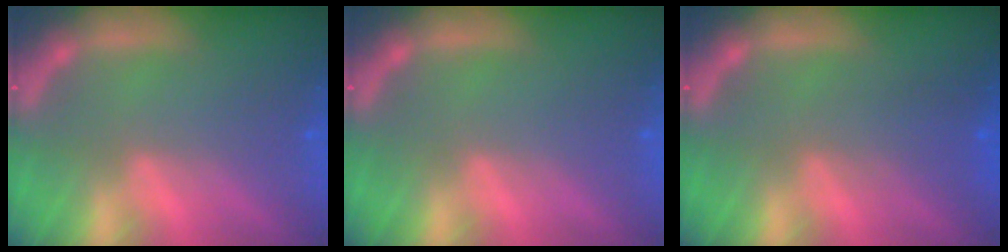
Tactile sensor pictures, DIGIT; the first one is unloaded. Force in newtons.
{"total": 0.0}
{"total": 2.5}